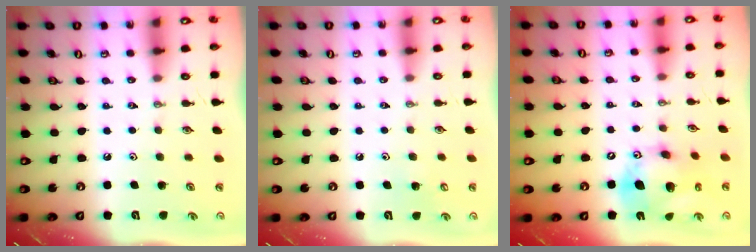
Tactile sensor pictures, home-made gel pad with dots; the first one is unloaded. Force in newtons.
{"total": 4.3, "press": 4.3, "slide": 0.4}
{"total": 16.0, "press": 15.7, "slide": 2.9}